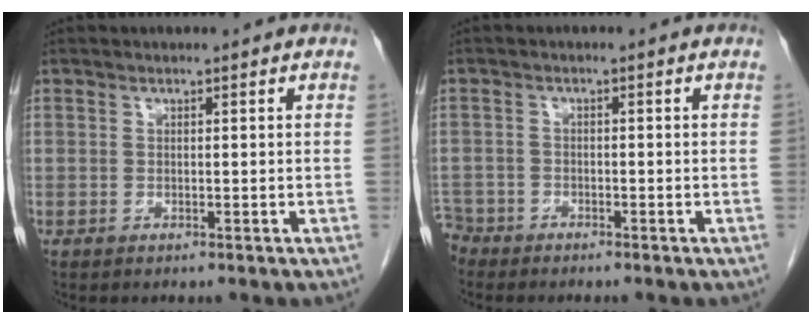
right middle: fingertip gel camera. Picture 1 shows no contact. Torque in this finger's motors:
{"motor_torque": [0.17, -0.15, 0.01, -0.03]}